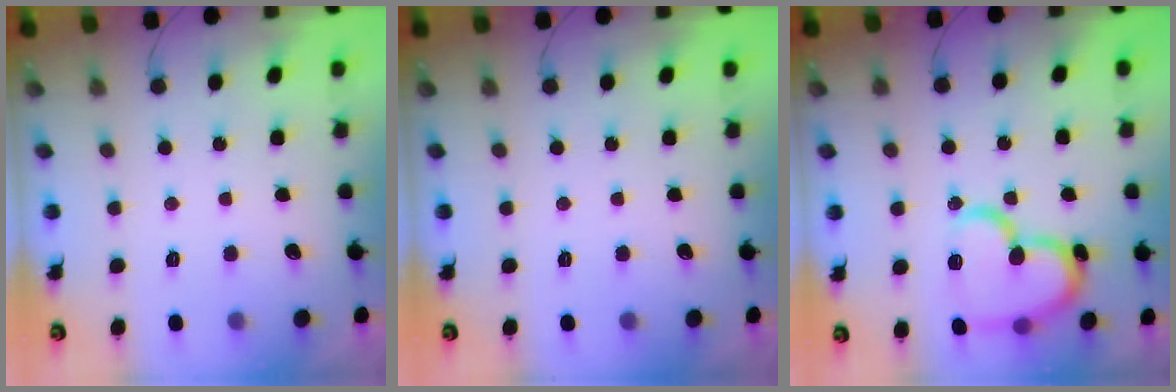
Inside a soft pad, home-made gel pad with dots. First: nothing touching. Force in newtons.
{"total": 0.0}
{"total": 18.4, "press": 18.2, "slide": 2.4}